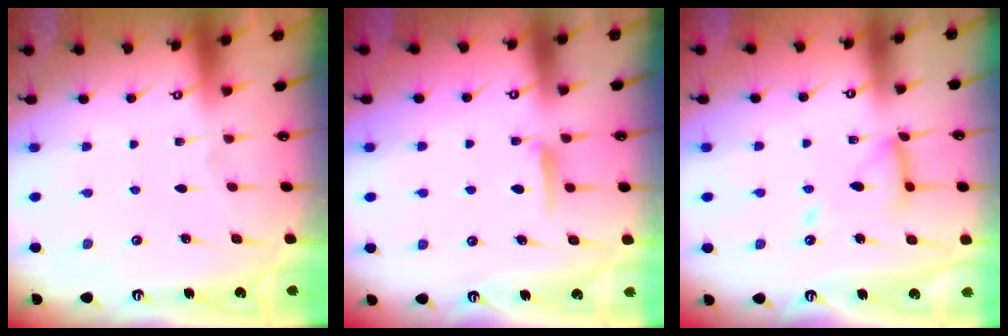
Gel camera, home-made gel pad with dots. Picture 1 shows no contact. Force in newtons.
{"total": 5.6, "press": 5.6, "slide": 0.7}
{"total": 12.3, "press": 12.3, "slide": 1.1}